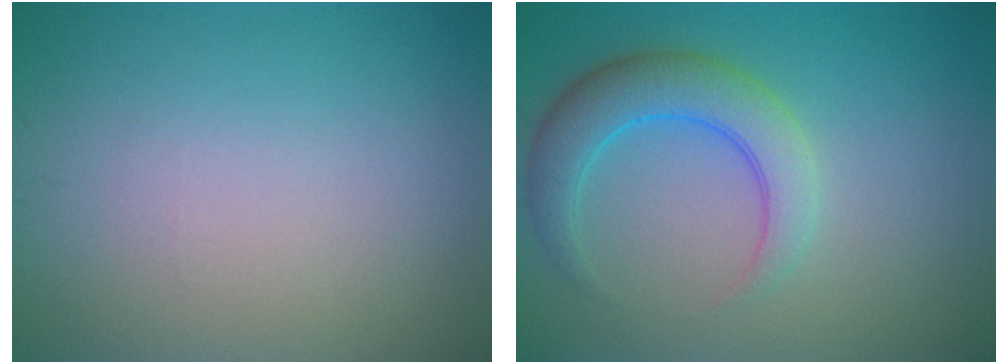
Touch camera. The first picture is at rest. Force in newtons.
{"total": 4.7, "press": 4.7, "slide": 0.2}